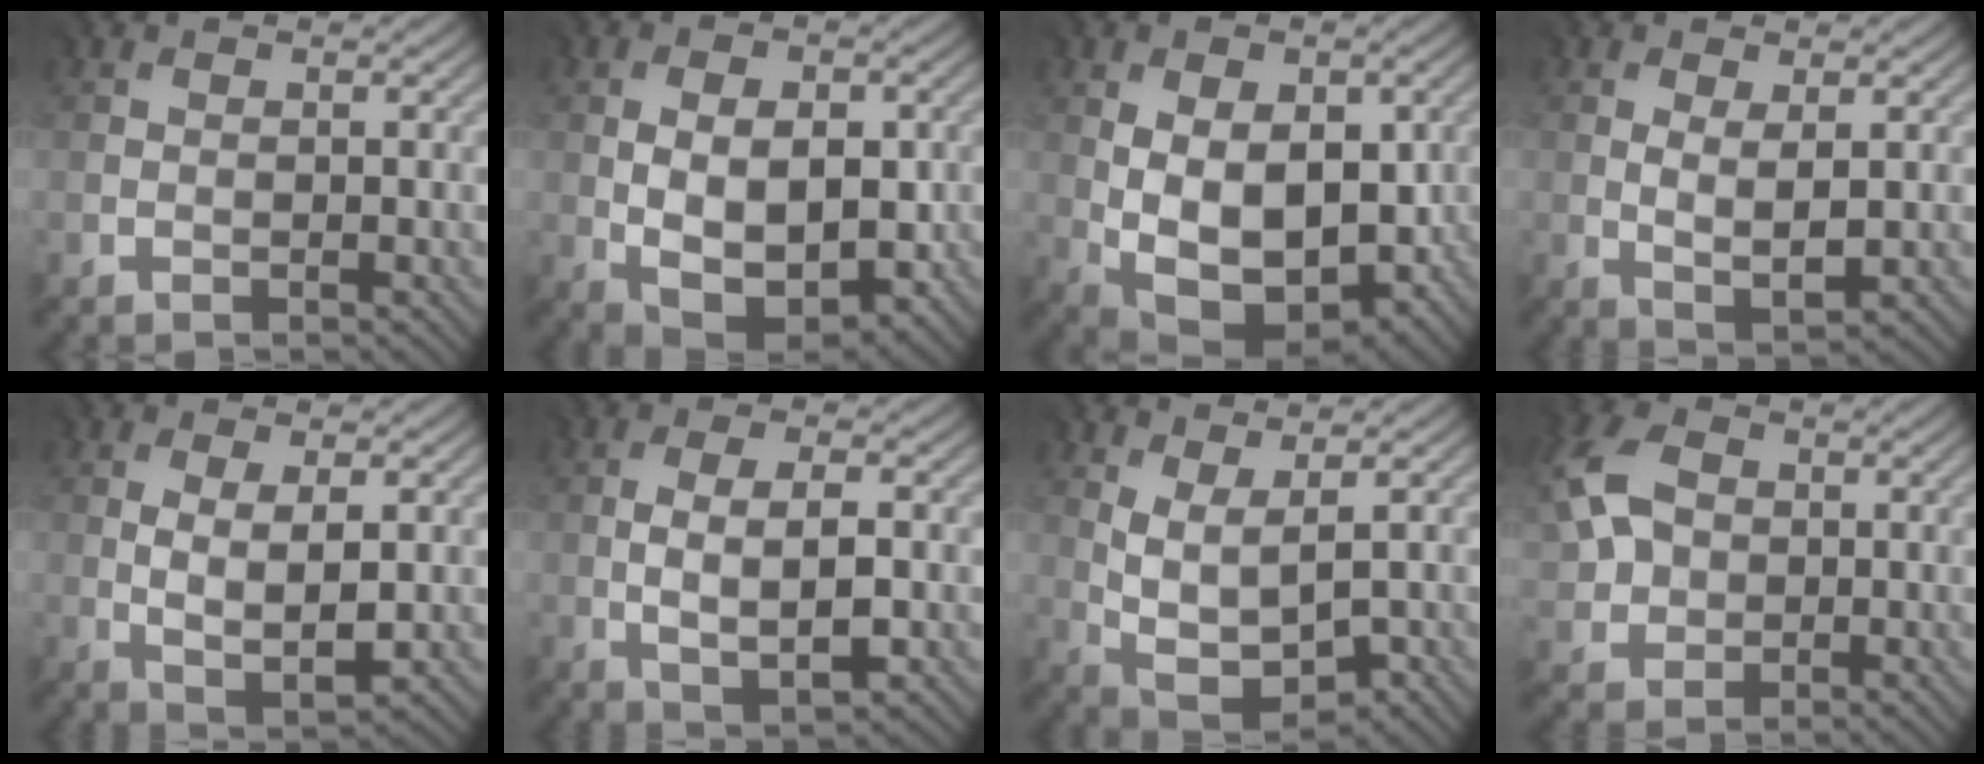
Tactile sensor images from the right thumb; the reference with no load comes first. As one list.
[{"total": 9.3, "force": [-0.6, 5.8, 7.2], "torque": [-0.129, -0.010, -0.004]}, {"total": 11.0, "force": [-0.4, 6.9, 8.6], "torque": [-0.158, -0.018, 0.006]}, {"total": 3.2, "force": [0.5, 1.3, 2.9], "torque": [-0.063, -0.008, 0.016]}, {"total": 5.3, "force": [0.1, 2.4, 4.7], "torque": [-0.096, -0.008, 0.010]}, {"total": 5.6, "force": [-0.7, 2.4, 5.1], "torque": [-0.098, -0.005, -0.007]}, {"total": 4.9, "force": [1.4, 2.3, 4.1], "torque": [-0.098, -0.007, 0.032]}, {"total": 7.2, "force": [1.4, 5.6, 4.3], "torque": [-0.131, 0.013, 0.019]}]